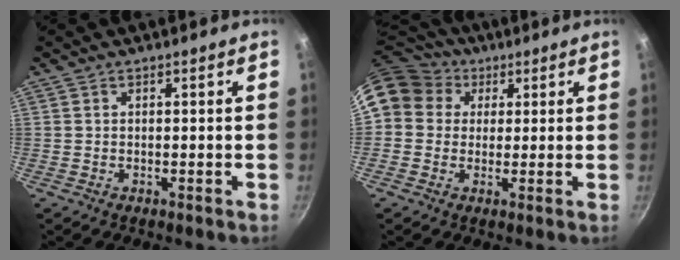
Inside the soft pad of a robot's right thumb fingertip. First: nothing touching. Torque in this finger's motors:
{"motor_torque": [0.31, 1.49, 0.21, -0.13, 0.10]}